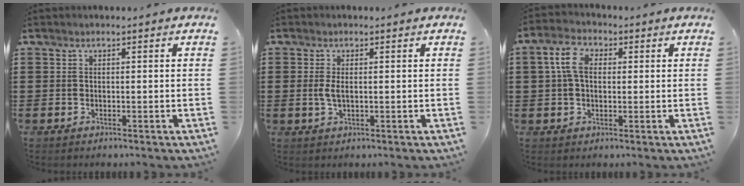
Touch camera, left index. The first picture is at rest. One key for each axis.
{"total": 2.3, "fx": 0.1, "fy": 0.9, "fz": 2.2, "tx": -0.057, "ty": -0.005, "tz": -0.004}
{"total": 5.8, "fx": 1.3, "fy": 3.7, "fz": 4.3, "tx": -0.101, "ty": 0.014, "tz": 0.018}